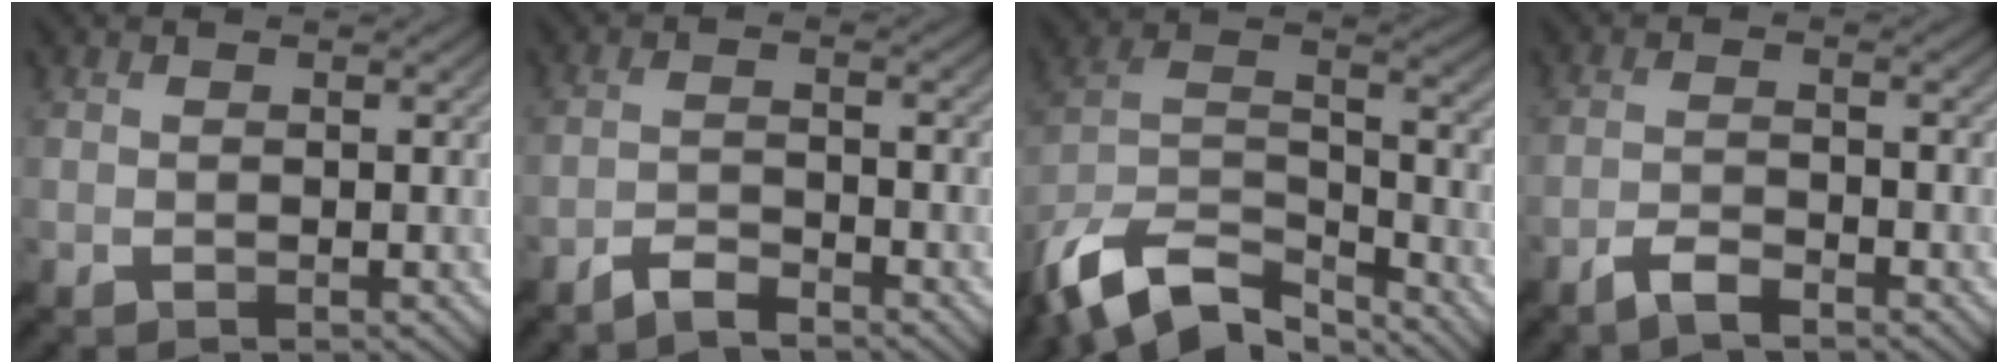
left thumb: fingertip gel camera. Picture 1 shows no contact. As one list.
[{"total": 3.1, "force": [-2.7, 0.5, 1.4], "torque": [-0.027, 0.002, -0.057]}, {"total": 14.5, "force": [-10.9, 5.9, 7.5], "torque": [-0.186, -0.008, -0.197]}, {"total": 3.1, "force": [-2.4, 0.6, 1.8], "torque": [-0.037, 0.002, -0.054]}]